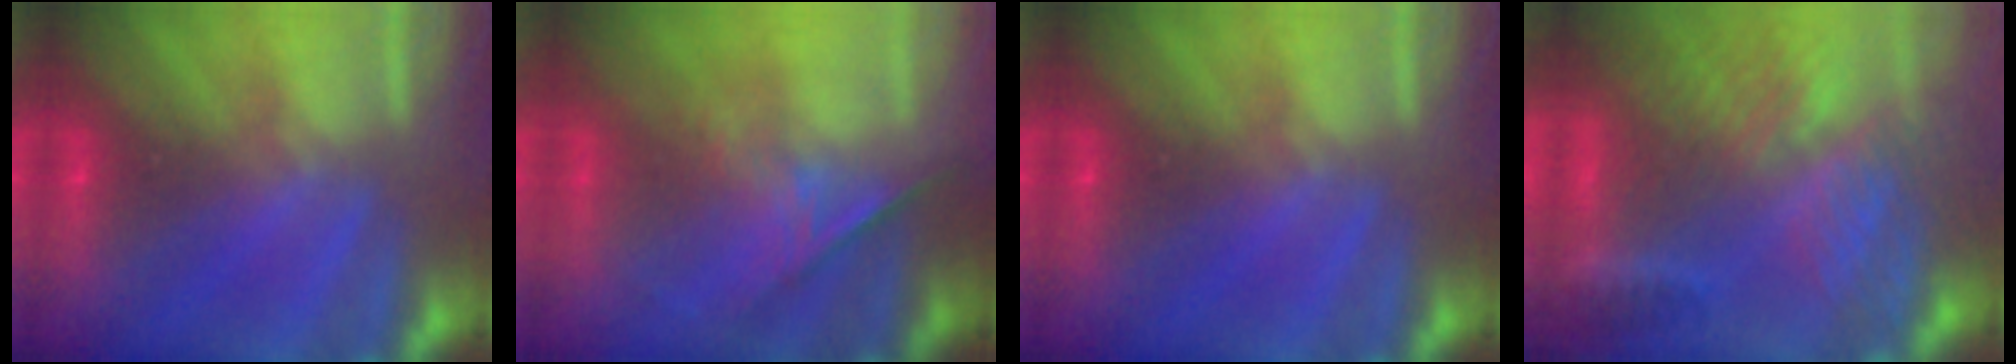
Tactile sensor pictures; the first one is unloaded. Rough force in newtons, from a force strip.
{"total": 1.3}
{"total": 0.0}
{"total": 9.7}